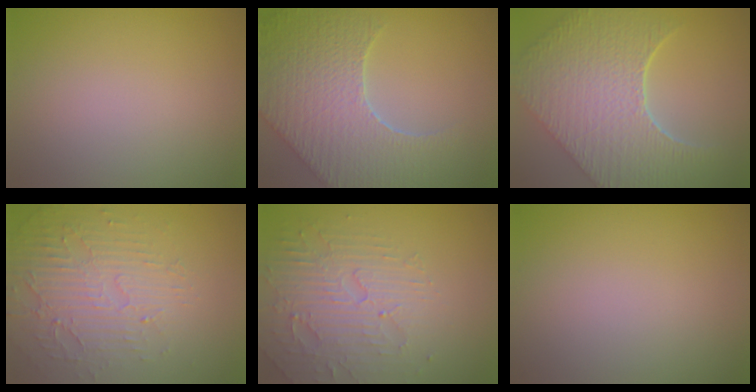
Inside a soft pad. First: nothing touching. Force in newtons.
{"total": 9.0, "press": 6.4, "slide": 6.4}
{"total": 9.8, "press": 7.0, "slide": 6.9}
{"total": 5.4, "press": 3.4, "slide": 4.3}
{"total": 4.5, "press": 3.6, "slide": 2.7}
{"total": 0.0}